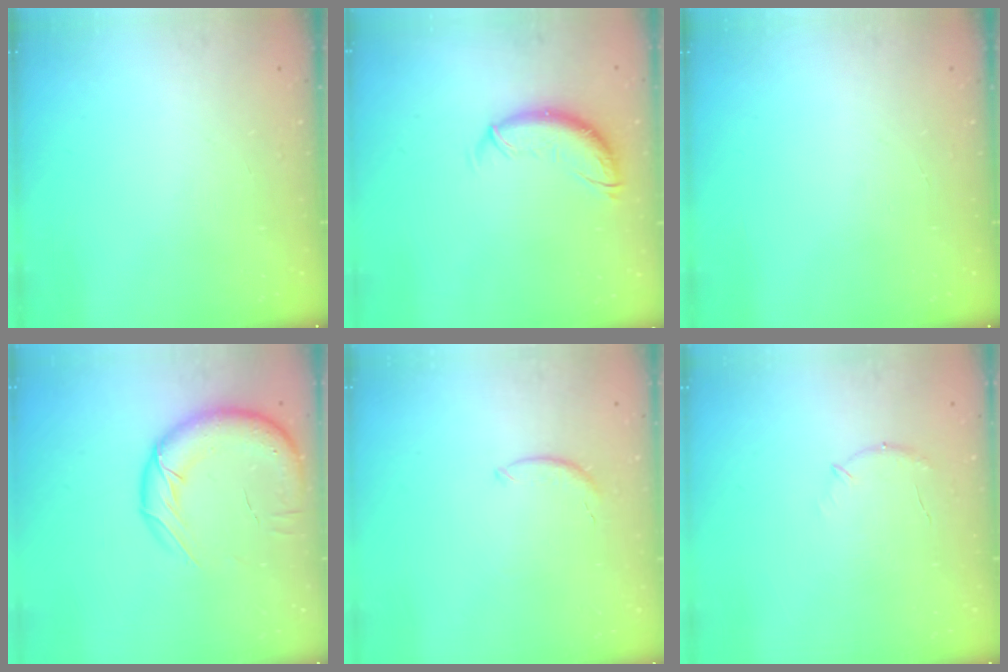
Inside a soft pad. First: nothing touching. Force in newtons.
{"total": 10.7, "press": 10.6, "slide": 1.5}
{"total": 0.0}
{"total": 17.6, "press": 17.3, "slide": 3.5}
{"total": 5.8, "press": 5.7, "slide": 0.7}
{"total": 6.9, "press": 6.7, "slide": 1.8}